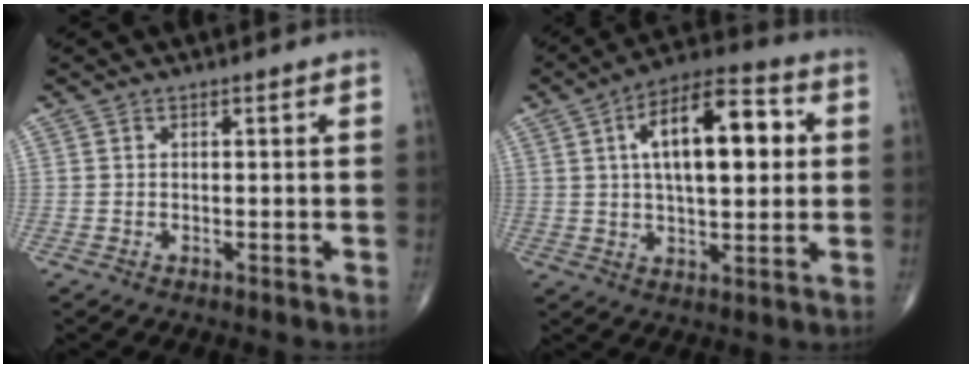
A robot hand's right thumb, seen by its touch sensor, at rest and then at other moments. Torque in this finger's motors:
{"motor_torque": [-0.52, 2.44, 1.66, 0.56, 0.46]}